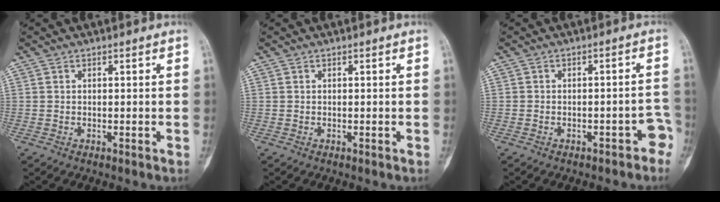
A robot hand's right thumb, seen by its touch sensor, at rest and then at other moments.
{"total": 0.0}
{"total": 4.0, "force": [-2.6, 2.1, 2.2], "torque": [-0.008, 0.044, -0.030]}